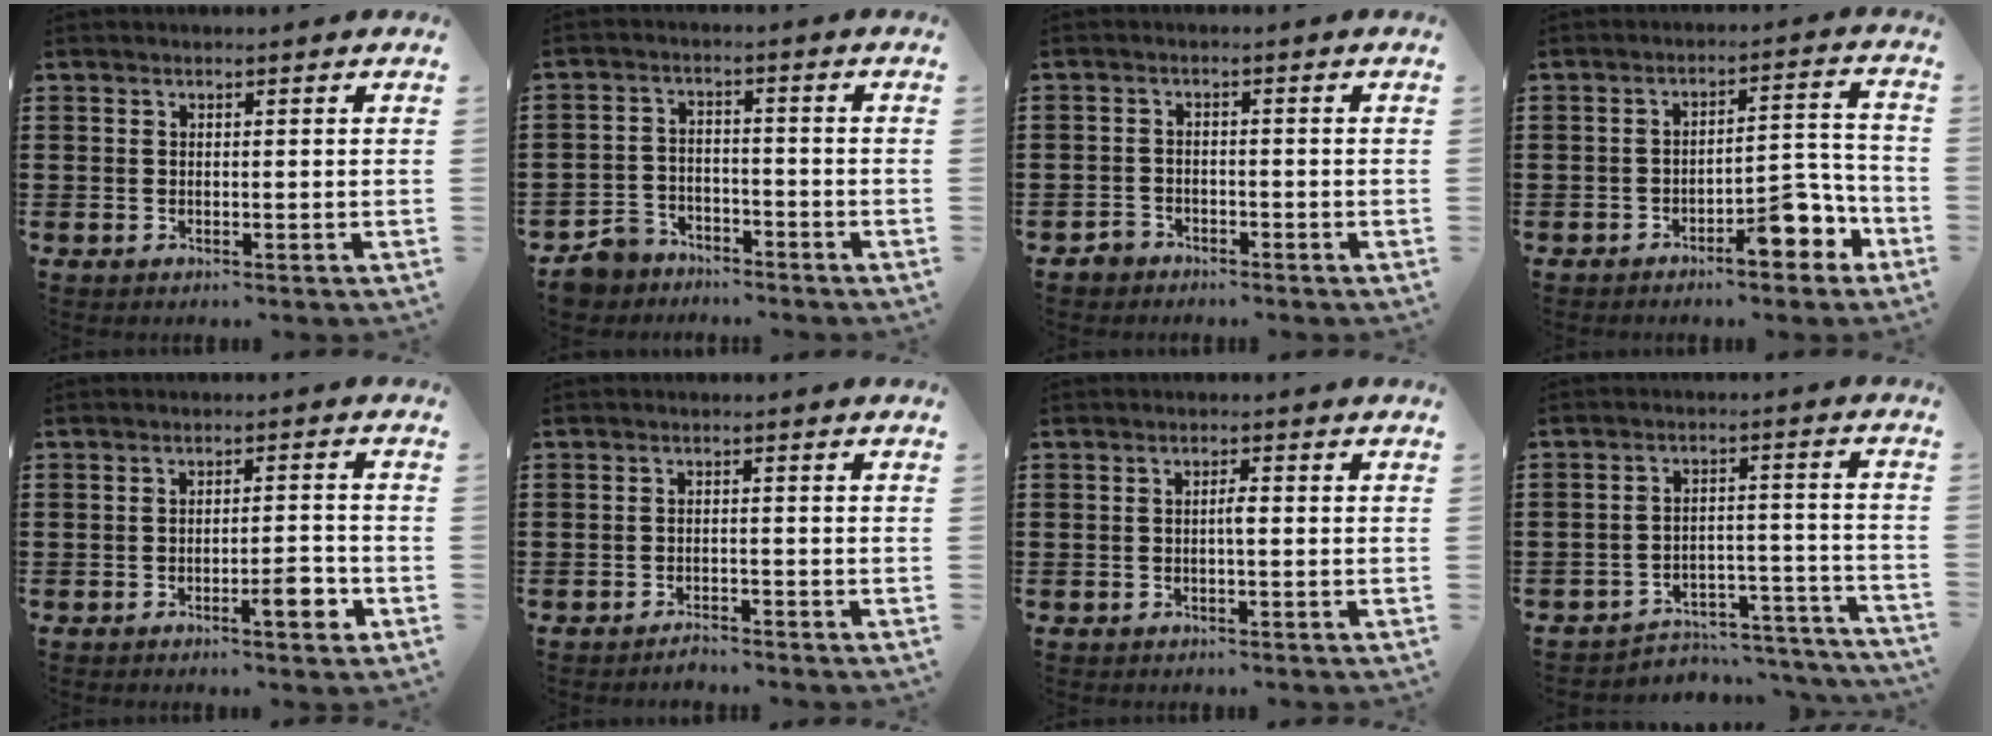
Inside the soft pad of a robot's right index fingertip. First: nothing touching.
{"total": 4.9, "force": [-4.5, 1.8, 0.5], "torque": [-0.033, 0.005, -0.098]}
{"total": 1.9, "force": [-1.7, 0.9, 0.2], "torque": [-0.009, 0.004, -0.036]}
{"total": 7.3, "force": [-4.5, 2.2, 5.2], "torque": [-0.065, 0.005, -0.080]}
{"total": 4.8, "force": [-2.2, 0.9, 4.2], "torque": [-0.056, -0.004, -0.037]}
{"total": 1.6, "force": [-1.6, 0.2, 0.3], "torque": [-0.011, 0.002, -0.032]}
{"total": 1.5, "force": [-0.2, 0.2, 1.5], "torque": [-0.029, -0.001, -0.004]}
{"total": 4.8, "force": [-4.5, 1.1, 1.1], "torque": [-0.021, 0.006, -0.091]}